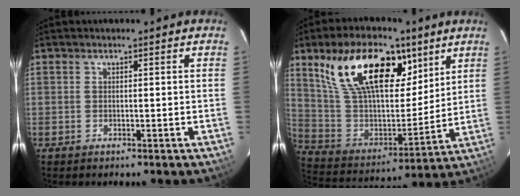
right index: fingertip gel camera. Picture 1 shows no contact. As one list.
[{"total": 24.2, "force": [12.6, 12.1, 16.7], "torque": [-0.316, 0.029, 0.234]}]